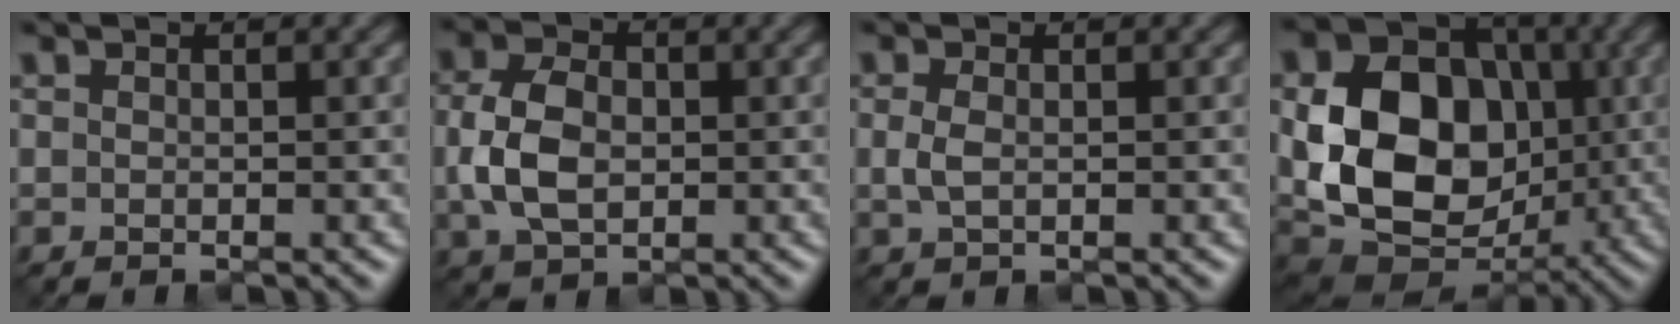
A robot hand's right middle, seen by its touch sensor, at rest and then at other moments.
{"total": 5.1, "force": [-0.4, 3.6, 3.6], "torque": [-0.081, 0.001, -0.009]}
{"total": 1.2, "force": [-0.3, 0.7, 1.0], "torque": [-0.026, -0.002, -0.006]}
{"total": 12.1, "force": [-0.2, 9.4, 7.7], "torque": [-0.141, -0.009, -0.010]}